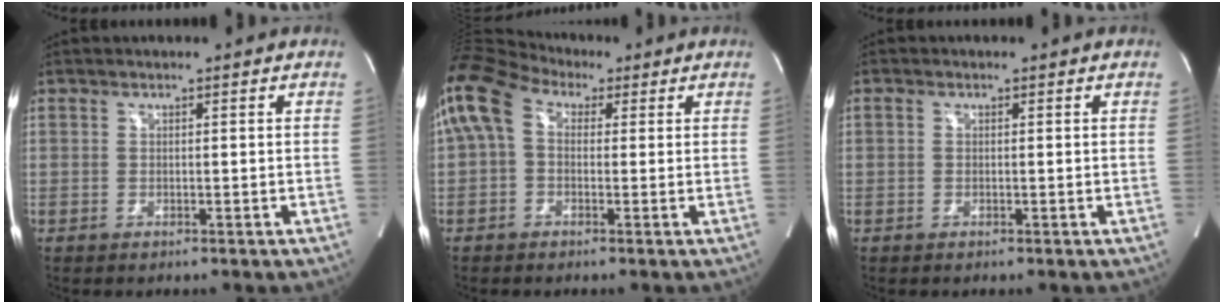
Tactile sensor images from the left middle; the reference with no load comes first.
{"total": 10.0, "force": [3.1, 6.1, 7.2], "torque": [-0.169, 0.062, 0.050]}
{"total": 0.0}